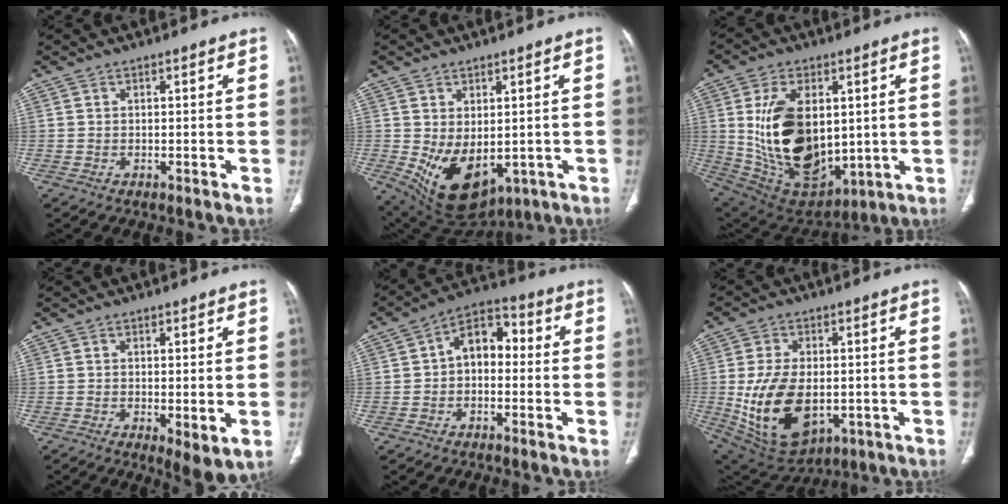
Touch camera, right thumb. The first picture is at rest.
{"total": 12.4, "force": [-2.0, 7.6, 9.6], "torque": [-0.154, -0.012, 0.003]}
{"total": 22.1, "force": [1.9, 13.4, 17.5], "torque": [-0.292, -0.023, 0.065]}
{"total": 3.1, "force": [-0.4, 0.9, 2.9], "torque": [-0.051, -0.014, -0.007]}
{"total": 8.2, "force": [-0.2, 5.6, 6.0], "torque": [-0.067, 0.034, -0.021]}
{"total": 17.3, "force": [-2.4, 10.4, 13.5], "torque": [-0.240, -0.009, -0.014]}